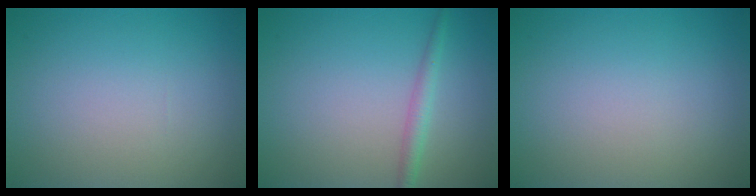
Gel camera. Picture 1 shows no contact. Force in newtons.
{"total": 1.7, "press": 1.7, "slide": 0.0}
{"total": 0.0}